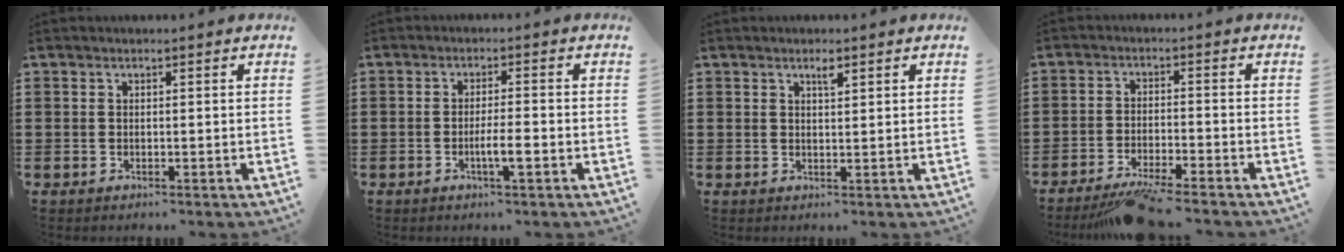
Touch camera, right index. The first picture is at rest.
{"total": 3.5, "force": [-1.4, 0.3, 3.2], "torque": [-0.055, -0.001, -0.025]}
{"total": 1.6, "force": [1.1, 0.4, 1.2], "torque": [-0.018, -0.001, 0.016]}
{"total": 4.9, "force": [-4.4, -0.2, 2.1], "torque": [-0.042, -0.011, -0.083]}